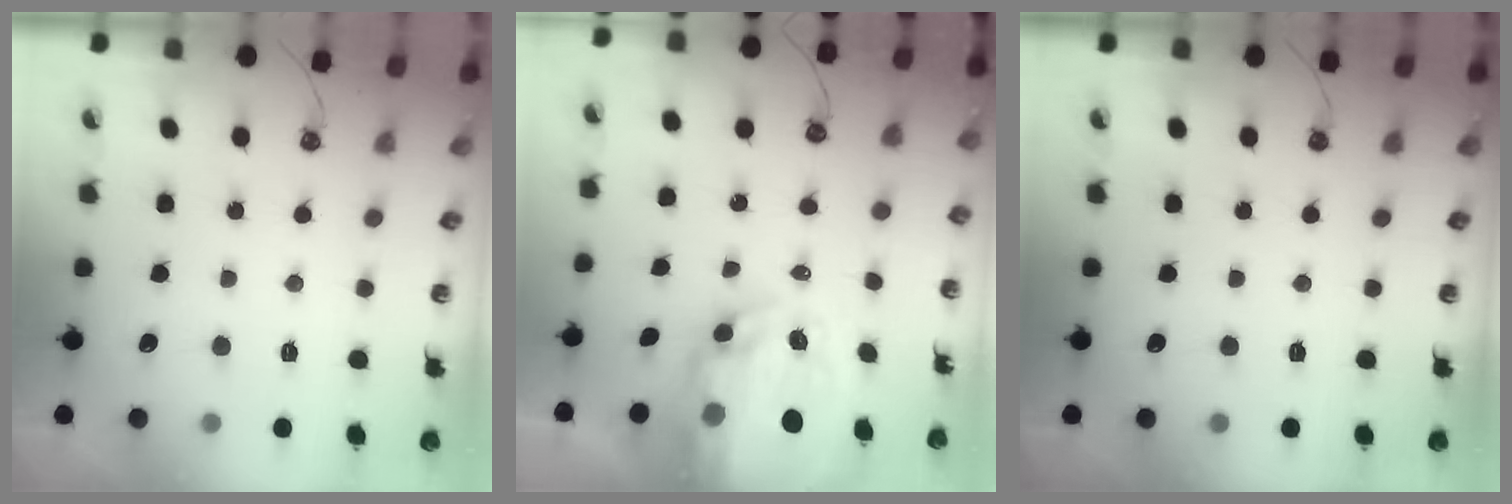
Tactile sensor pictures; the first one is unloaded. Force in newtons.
{"total": 13.4, "press": 13.4, "slide": 0.9}
{"total": 0.0}